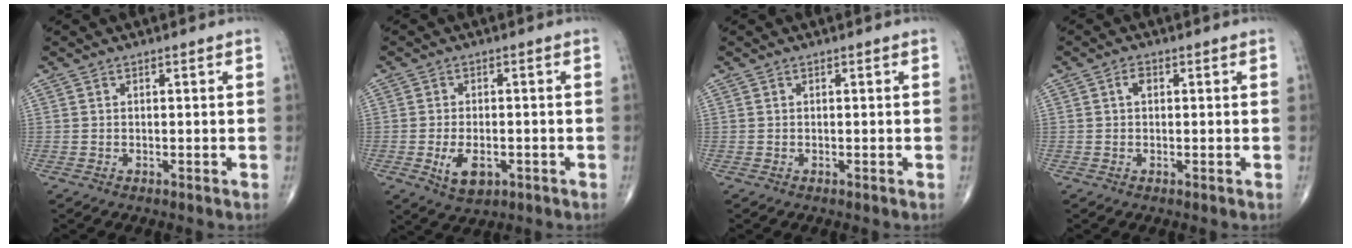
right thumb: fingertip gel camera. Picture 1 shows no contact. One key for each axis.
{"total": 5.7, "fx": -1.9, "fy": 3.2, "fz": 4.3, "tx": -0.072, "ty": -0.002, "tz": -0.023}
{"total": 0.0}
{"total": 1.7, "fx": 0.3, "fy": 1.0, "fz": 1.3, "tx": -0.022, "ty": 0.005, "tz": 0.004}